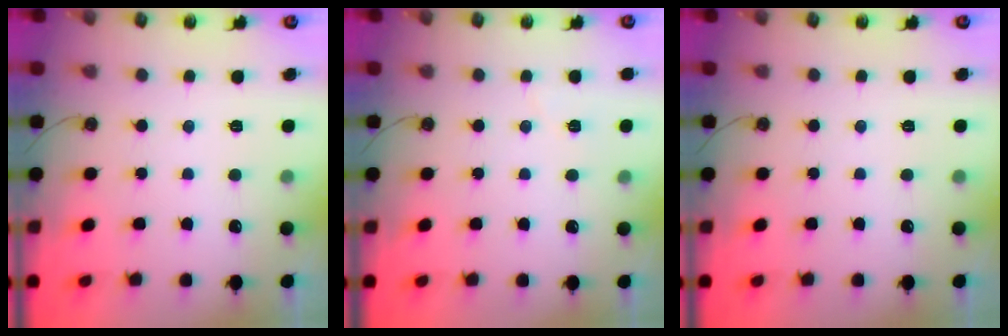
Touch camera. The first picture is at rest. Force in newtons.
{"total": 3.5, "press": 3.3, "slide": 1.1}
{"total": 0.0}